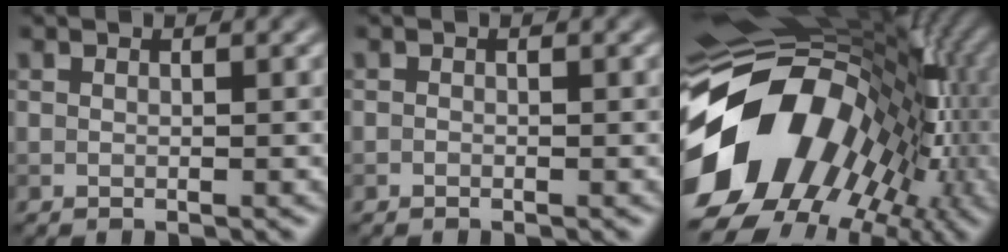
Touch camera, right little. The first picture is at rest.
{"total": 0.0}
{"total": 17.5, "force": [-2.7, 13.0, 11.5], "torque": [-0.196, -0.015, -0.042]}